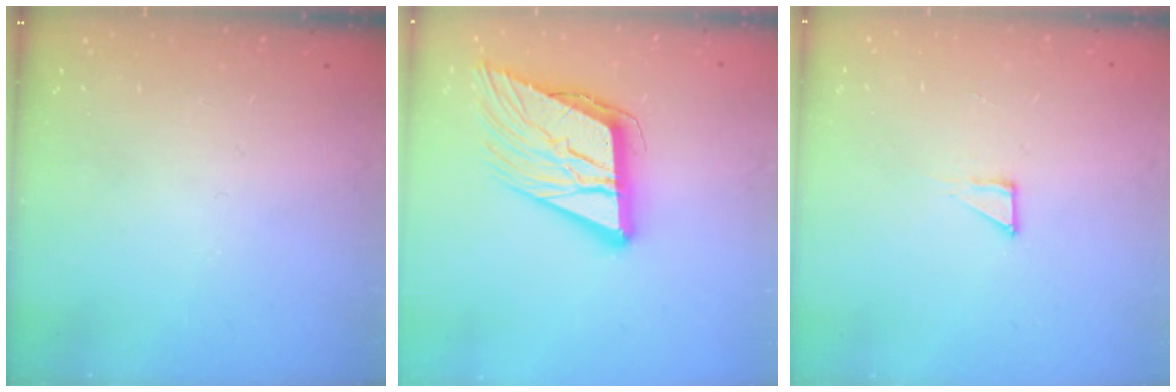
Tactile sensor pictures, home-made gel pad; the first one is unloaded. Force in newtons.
{"total": 15.3, "press": 14.7, "slide": 4.1}
{"total": 4.1, "press": 4.1, "slide": 0.3}